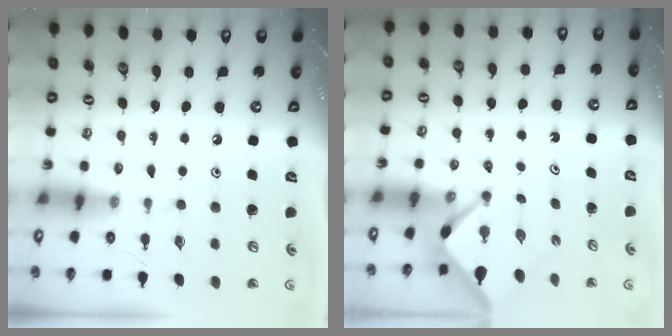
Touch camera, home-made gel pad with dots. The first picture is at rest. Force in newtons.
{"total": 2.5, "press": 2.5, "slide": 0.3}